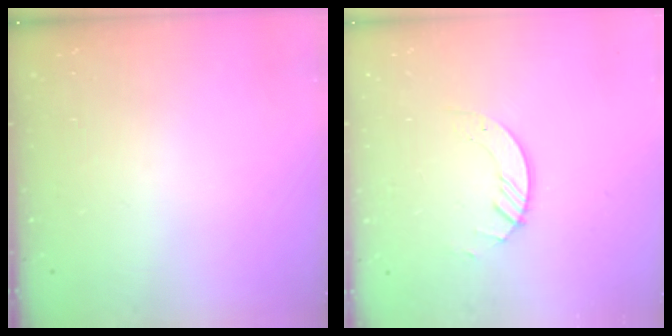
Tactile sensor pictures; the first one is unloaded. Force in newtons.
{"total": 3.7, "press": 3.7, "slide": 0.4}